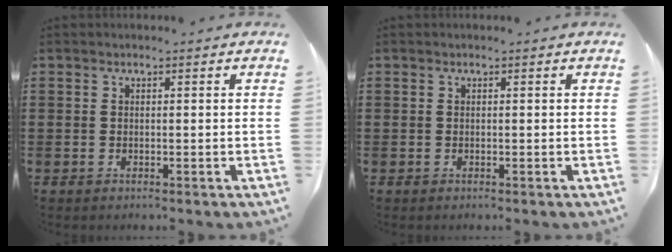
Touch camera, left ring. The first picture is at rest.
{"total": 0.0}